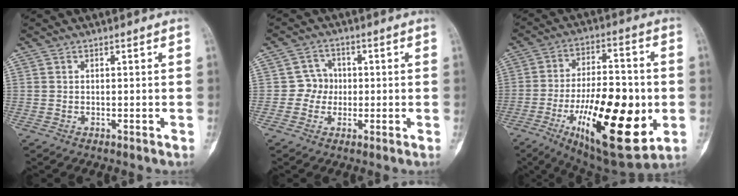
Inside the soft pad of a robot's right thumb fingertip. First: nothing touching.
{"total": 4.0, "force": [-0.3, 3.9, 0.9], "torque": [0.017, 0.012, -0.014]}
{"total": 26.2, "force": [-6.6, 10.3, 23.2], "torque": [-0.373, -0.001, -0.087]}